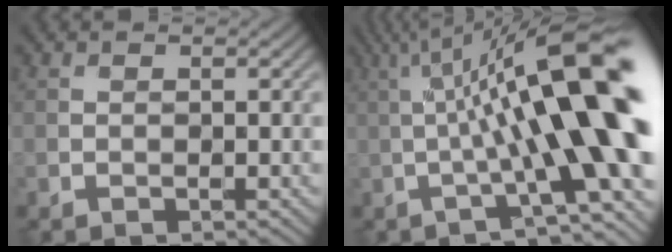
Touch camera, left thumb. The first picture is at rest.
{"total": 17.2, "force": [0.6, 3.4, 16.9], "torque": [-0.230, 0.028, 0.015]}